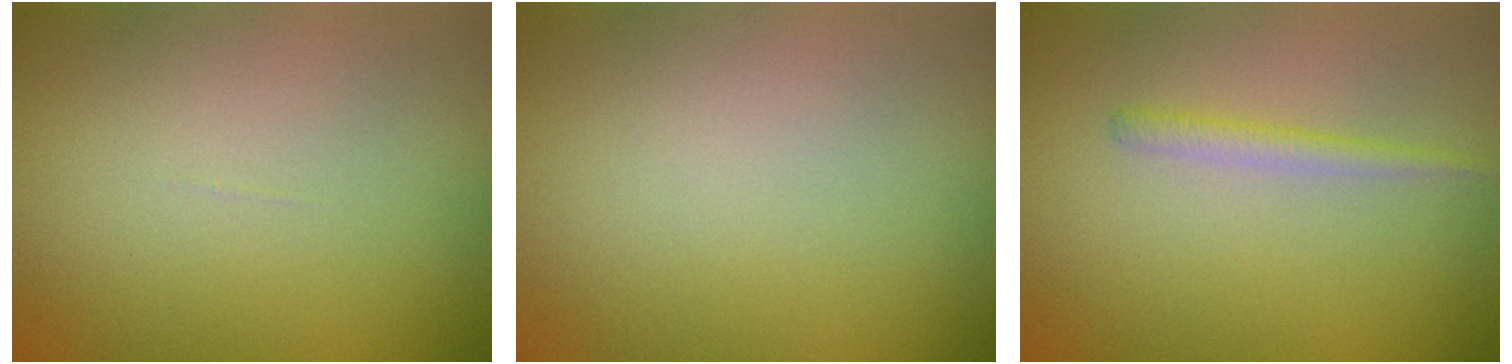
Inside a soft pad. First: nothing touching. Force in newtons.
{"total": 0.0}
{"total": 1.3, "press": 1.3, "slide": 0.0}